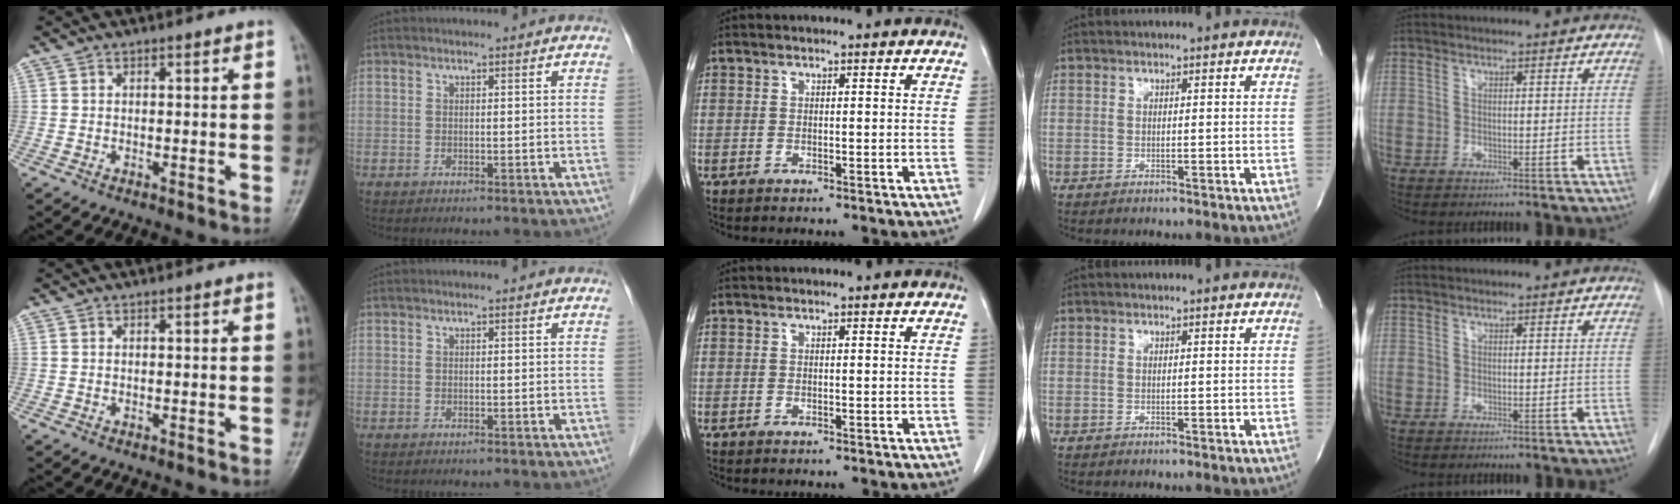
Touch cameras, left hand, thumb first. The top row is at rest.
{}